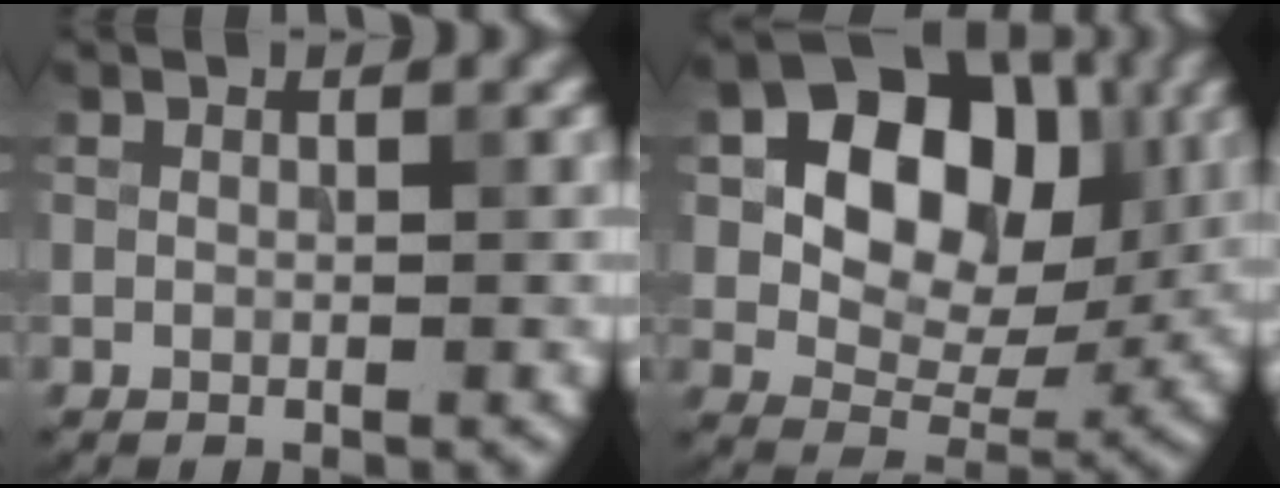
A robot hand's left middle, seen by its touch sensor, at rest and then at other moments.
{"total": 11.7, "force": [2.7, 8.1, 8.0], "torque": [-0.115, 0.001, 0.035]}